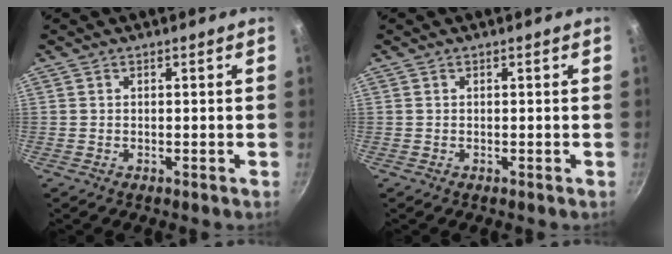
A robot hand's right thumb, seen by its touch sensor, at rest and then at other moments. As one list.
[{"total": 0.0}]